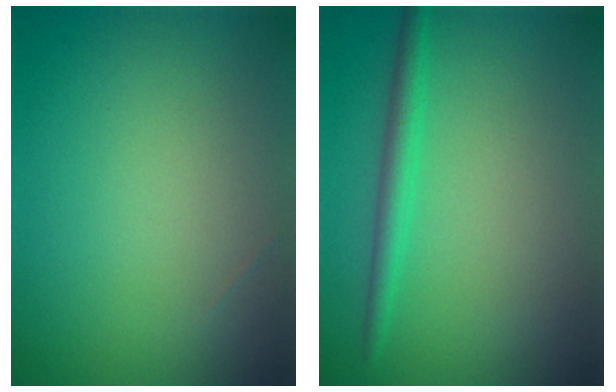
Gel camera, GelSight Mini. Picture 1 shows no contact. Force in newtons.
{"total": 2.0, "press": 2.0, "slide": 0.2}